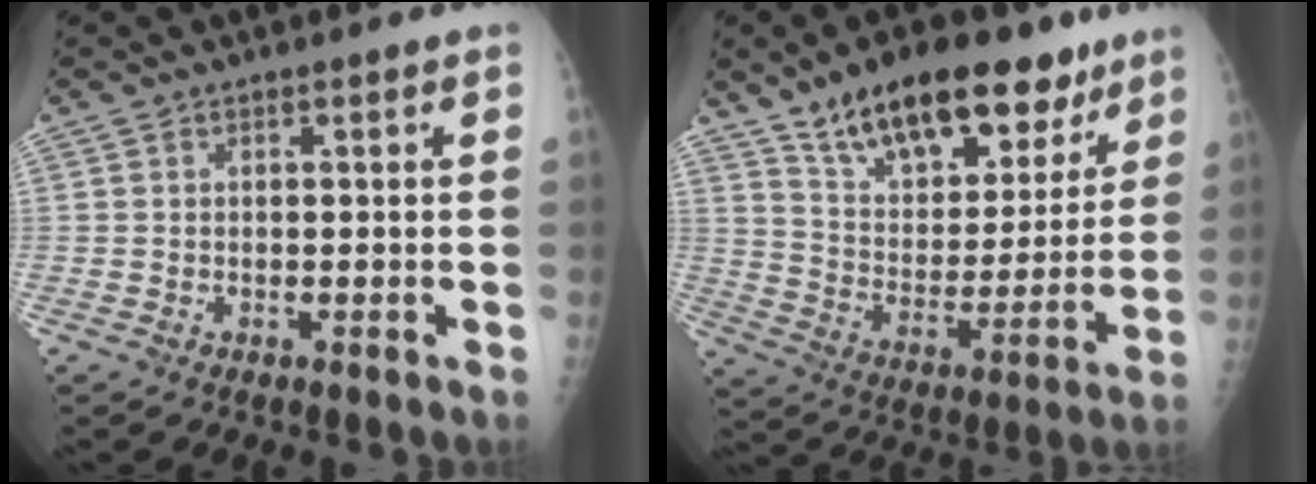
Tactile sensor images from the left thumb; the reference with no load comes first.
{"total": 23.5, "force": [15.3, 11.2, 13.8], "torque": [-0.173, -0.047, 0.250]}